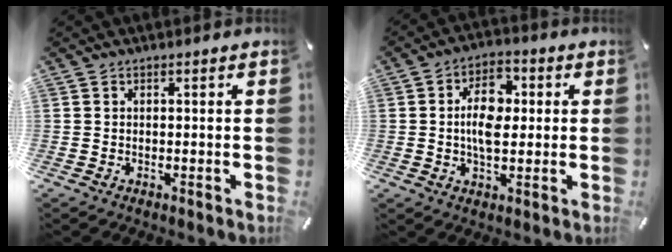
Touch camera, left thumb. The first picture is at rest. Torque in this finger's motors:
{"motor_torque": [0.06, 0.49, 0.74, -0.42, 0.15]}